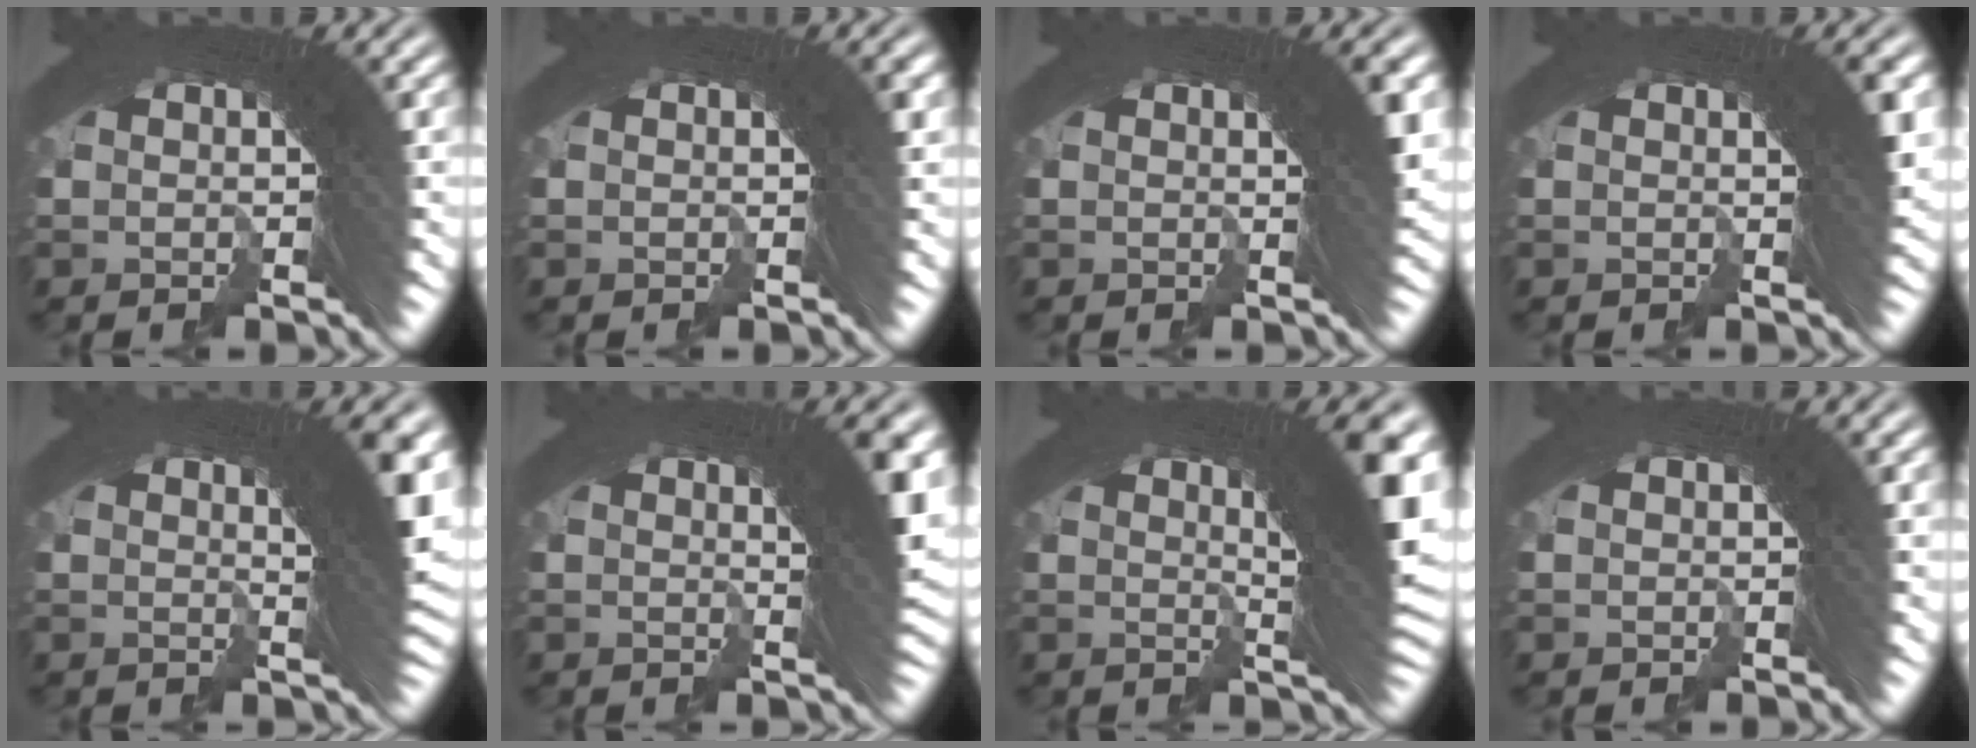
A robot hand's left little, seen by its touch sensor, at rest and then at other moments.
{"total": 0.7, "force": [0.2, 0.1, 0.7], "torque": [-0.007, 0.005, 0.000]}
{"total": 3.0, "force": [1.0, 0.2, 2.8], "torque": [-0.031, 0.004, 0.013]}
{"total": 2.7, "force": [0.9, 0.2, 2.5], "torque": [-0.029, 0.004, 0.012]}
{"total": 5.5, "force": [1.6, 0.9, 5.1], "torque": [-0.058, 0.007, 0.021]}
{"total": 4.9, "force": [1.5, 0.7, 4.6], "torque": [-0.048, 0.006, 0.019]}
{"total": 8.0, "force": [2.1, 1.7, 7.5], "torque": [-0.085, 0.013, 0.026]}
{"total": 0.0}